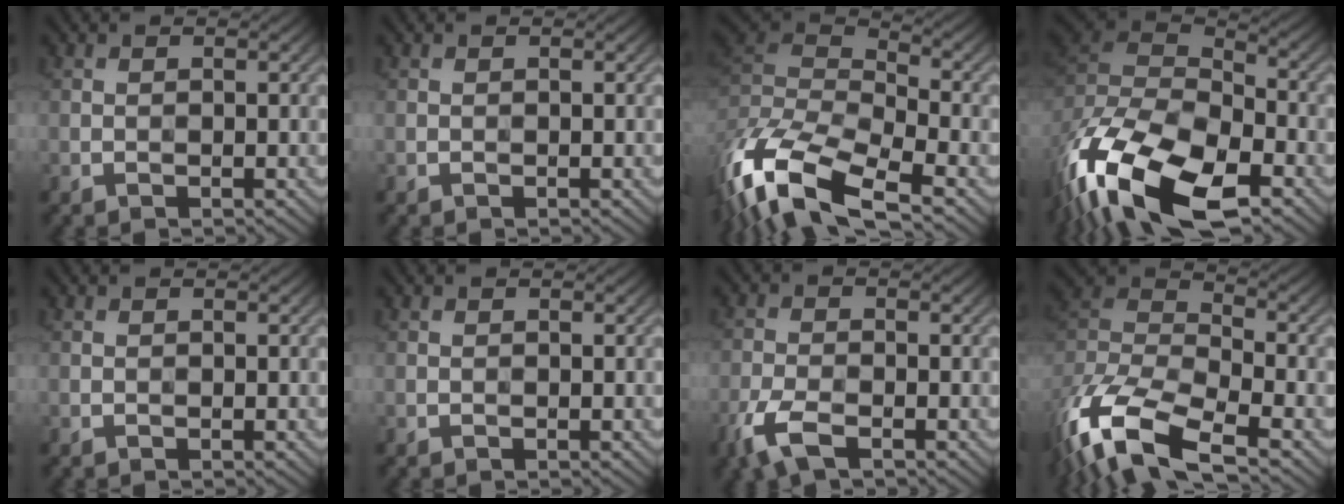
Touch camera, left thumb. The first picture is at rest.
{"total": 0.0}
{"total": 16.1, "force": [-8.7, 6.1, 12.1], "torque": [-0.308, -0.020, -0.150]}
{"total": 19.7, "force": [-11.0, 9.5, 13.2], "torque": [-0.304, -0.044, -0.157]}
{"total": 0.0}
{"total": 0.0}
{"total": 5.0, "force": [-3.1, 1.8, 3.5], "torque": [-0.086, -0.009, -0.071]}
{"total": 16.0, "force": [-10.0, 5.5, 11.2], "torque": [-0.275, -0.020, -0.188]}